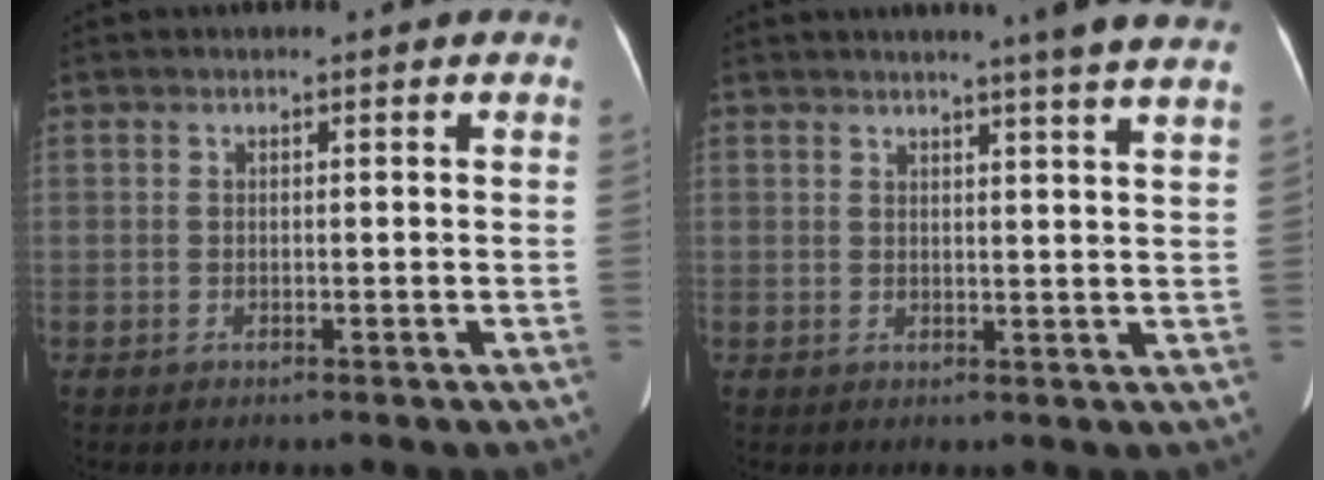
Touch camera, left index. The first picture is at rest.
{"total": 8.3, "force": [7.0, -1.3, 4.1], "torque": [-0.051, -0.006, 0.064]}